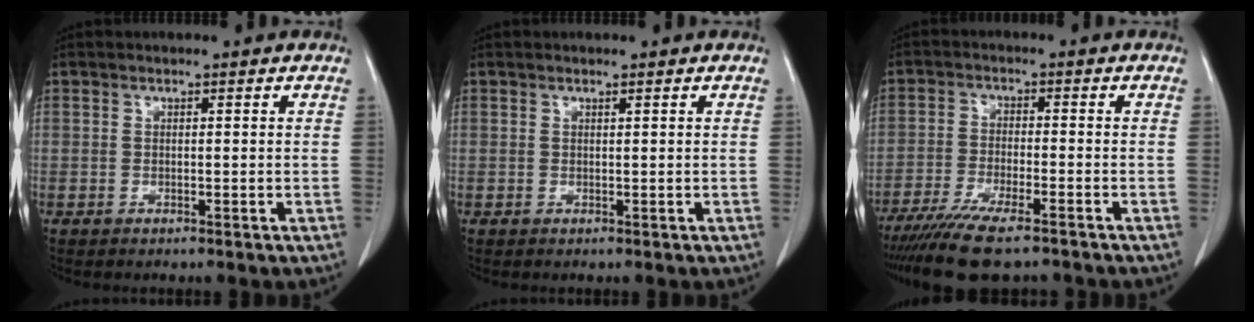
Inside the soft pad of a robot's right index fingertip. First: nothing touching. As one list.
[{"total": 0.0}, {"total": 12.1, "force": [-9.5, 1.7, 7.3], "torque": [-0.125, -0.030, -0.156]}]